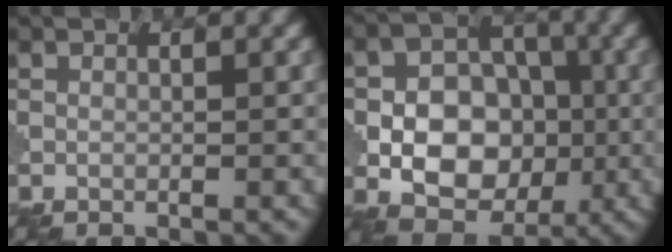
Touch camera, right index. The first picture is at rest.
{"total": 9.5, "force": [-1.7, 7.4, 5.7], "torque": [-0.061, 0.001, -0.045]}